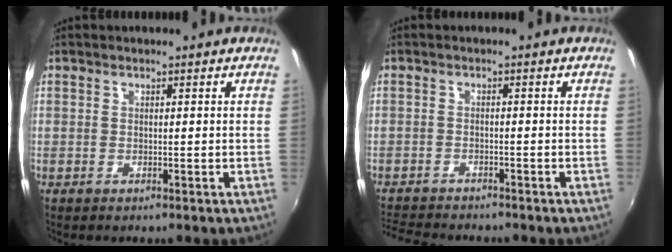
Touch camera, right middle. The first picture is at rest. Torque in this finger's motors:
{"motor_torque": [-0.59, -0.88, -0.06, 0.01]}